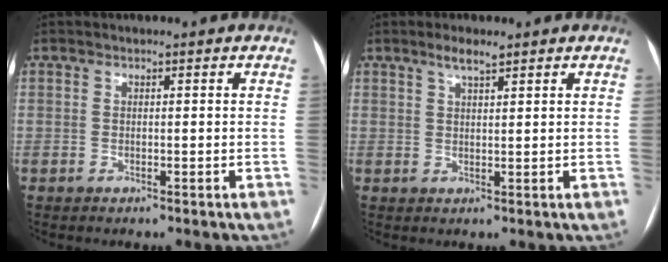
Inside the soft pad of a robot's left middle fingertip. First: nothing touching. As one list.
[{"total": 2.6, "force": [1.9, 0.3, 1.7], "torque": [-0.038, 0.004, 0.037]}]